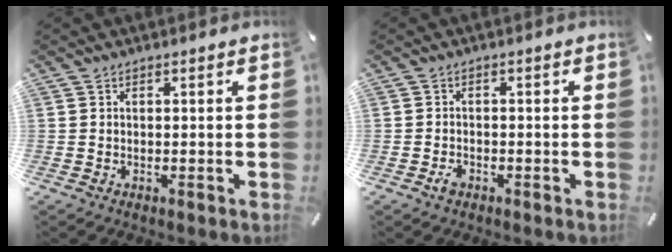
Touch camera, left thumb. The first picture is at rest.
{"total": 1.8, "force": [-1.1, 1.2, 0.8], "torque": [-0.016, 0.005, -0.021]}